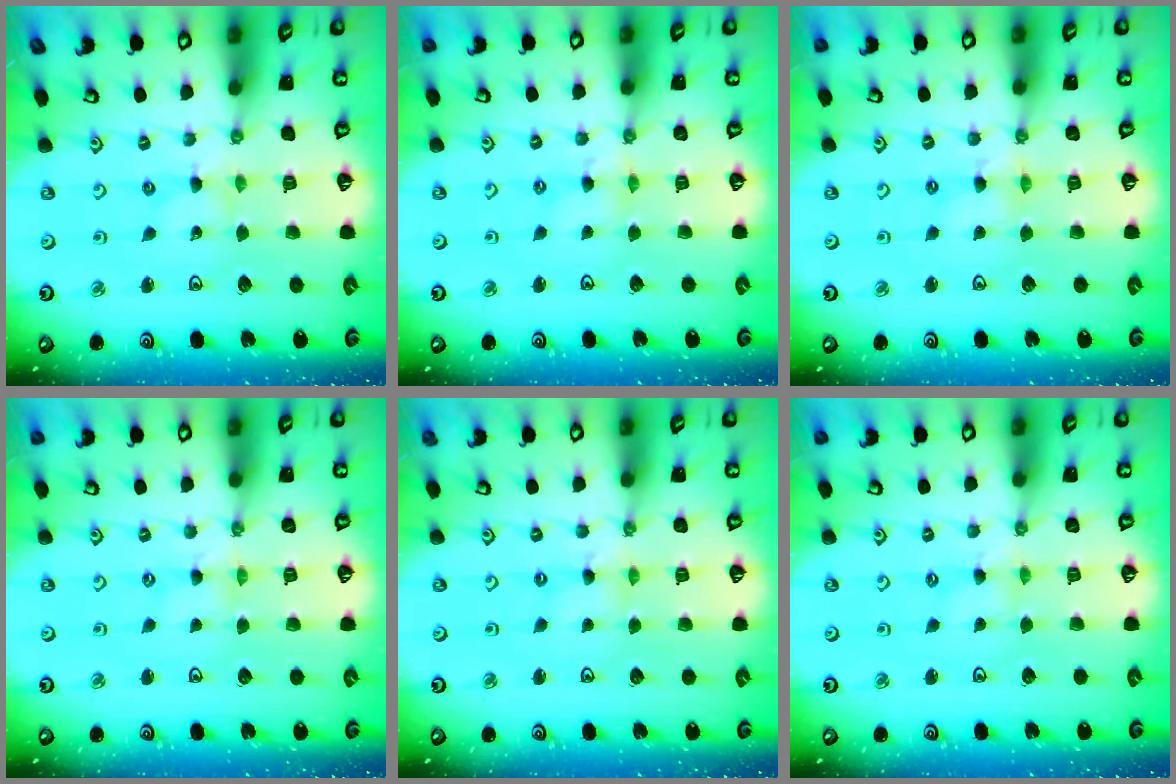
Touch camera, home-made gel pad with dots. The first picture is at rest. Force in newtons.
{"total": 2.9, "press": 2.9, "slide": 0.4}
{"total": 2.5, "press": 2.5, "slide": 0.2}
{"total": 0.0}
{"total": 0.0}
{"total": 0.0}